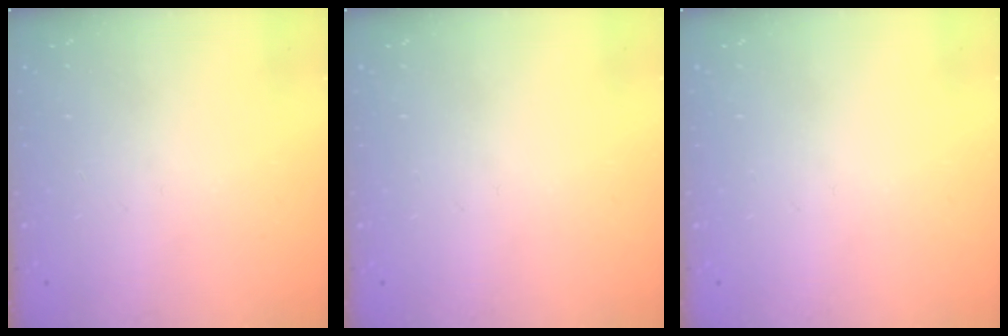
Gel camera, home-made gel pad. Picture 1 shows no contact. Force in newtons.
{"total": 0.0}
{"total": 0.0}